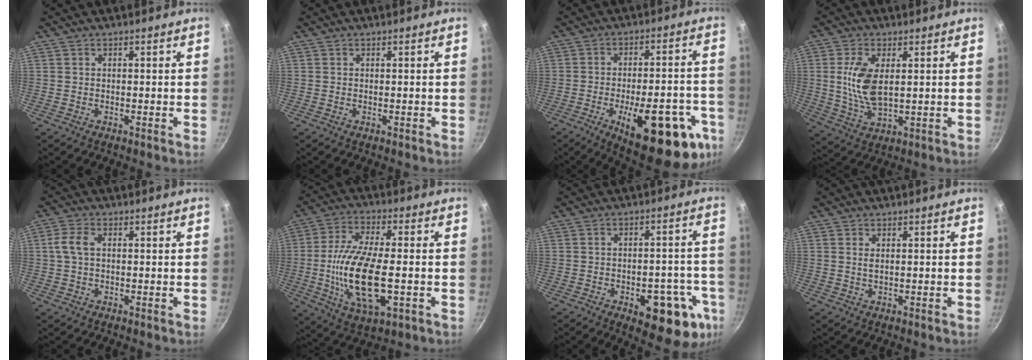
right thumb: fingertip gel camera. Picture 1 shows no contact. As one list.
[{"total": 0.0}, {"total": 22.5, "force": [-9.7, 8.3, 18.5], "torque": [-0.206, 0.035, -0.123]}, {"total": 9.7, "force": [1.4, 4.8, 8.3], "torque": [-0.170, -0.013, 0.035]}, {"total": 4.0, "force": [0.5, 2.4, 3.2], "torque": [-0.081, 0.011, 0.007]}, {"total": 17.6, "force": [-2.5, 7.2, 15.9], "torque": [-0.313, 0.001, -0.040]}, {"total": 14.9, "force": [-6.5, 6.3, 11.8], "torque": [-0.117, 0.038, -0.072]}, {"total": 1.1, "force": [0.3, 0.5, 1.0], "torque": [-0.021, -0.002, 0.010]}]